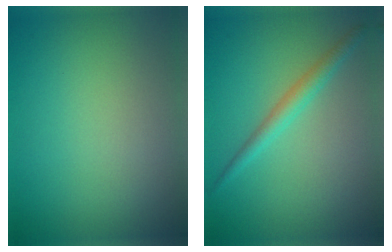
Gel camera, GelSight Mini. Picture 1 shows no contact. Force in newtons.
{"total": 2.0, "press": 2.0, "slide": 0.0}